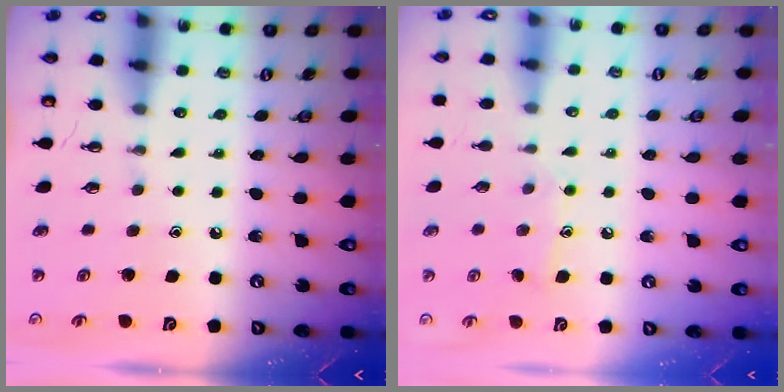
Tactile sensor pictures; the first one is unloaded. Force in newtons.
{"total": 7.6, "press": 7.6, "slide": 0.5}